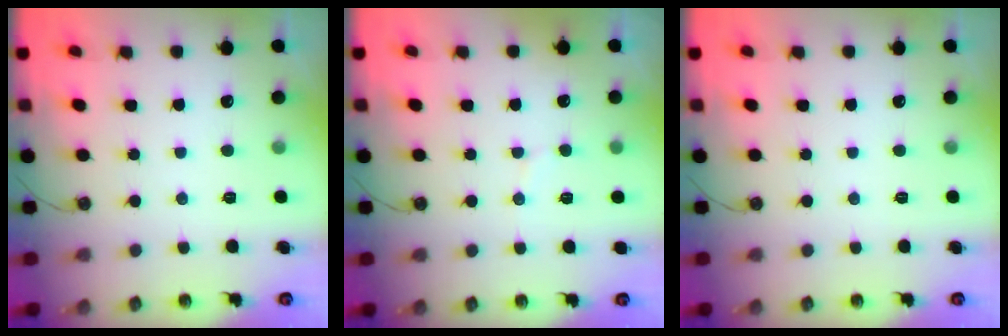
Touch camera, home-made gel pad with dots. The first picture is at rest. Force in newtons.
{"total": 4.8, "press": 4.7, "slide": 0.7}
{"total": 0.0}